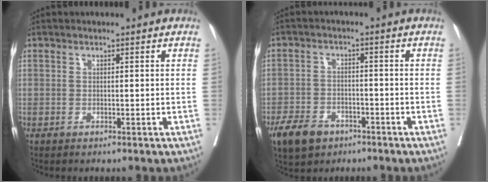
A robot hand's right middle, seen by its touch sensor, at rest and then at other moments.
{"total": 6.7, "force": [-4.3, 4.1, 3.1], "torque": [-0.062, -0.001, -0.071]}